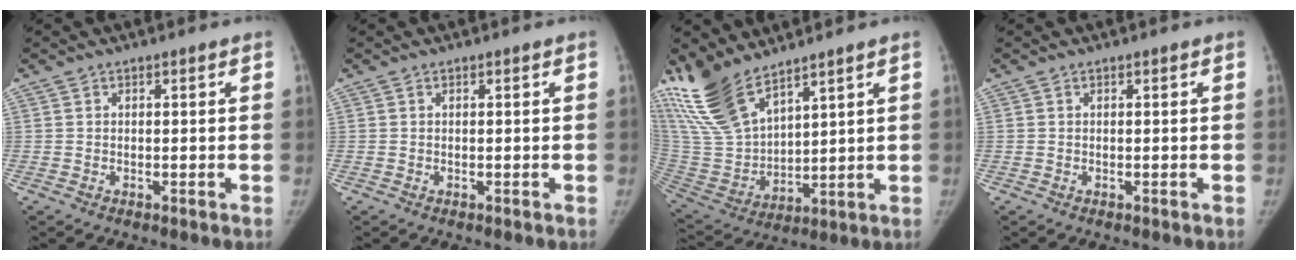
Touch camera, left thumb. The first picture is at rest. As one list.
[{"total": 0.0}, {"total": 16.4, "force": [12.6, 5.8, 8.7], "torque": [-0.164, -0.060, 0.266]}, {"total": 0.0}]